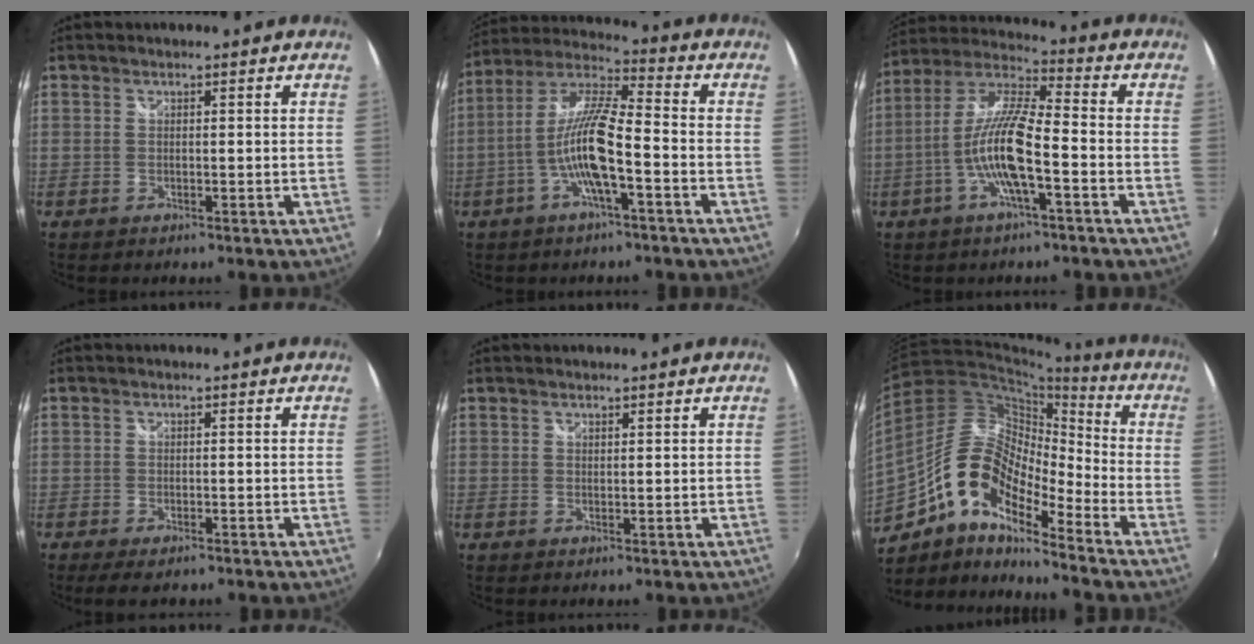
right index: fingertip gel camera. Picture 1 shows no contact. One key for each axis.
{"total": 11.9, "fx": -3.9, "fy": 1.7, "fz": 11.1, "tx": -0.219, "ty": 0.005, "tz": -0.071}
{"total": 12.3, "fx": -4.0, "fy": 1.9, "fz": 11.5, "tx": -0.226, "ty": 0.003, "tz": -0.076}
{"total": 4.1, "fx": -3.0, "fy": 1.4, "fz": 2.5, "tx": -0.054, "ty": -0.018, "tz": -0.050}
{"total": 0.6, "fx": 0.6, "fy": 0.1, "fz": 0.1, "tx": -0.002, "ty": 0.000, "tz": 0.010}
{"total": 16.4, "fx": -8.9, "fy": 6.4, "fz": 12.2, "tx": -0.218, "ty": 0.008, "tz": -0.182}